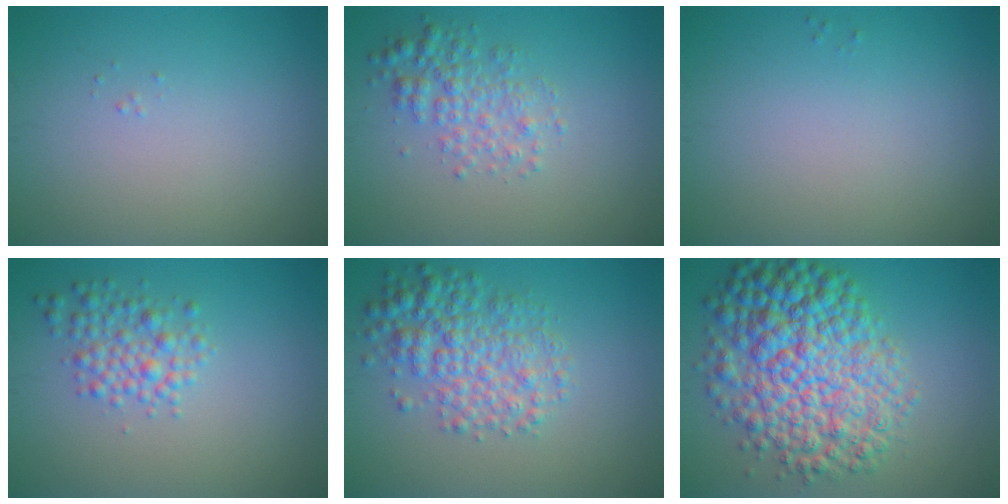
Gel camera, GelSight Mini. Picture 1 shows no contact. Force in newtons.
{"total": 2.9, "press": 2.9, "slide": 0.0}
{"total": 0.0}
{"total": 3.0, "press": 3.0, "slide": 0.1}
{"total": 5.0, "press": 5.0, "slide": 0.1}
{"total": 10.8, "press": 10.8, "slide": 0.2}